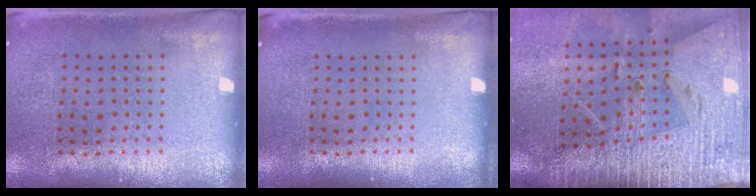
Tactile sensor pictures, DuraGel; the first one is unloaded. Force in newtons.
{"total": 0.0}
{"total": 3.9, "press": 3.2, "slide": 2.2}